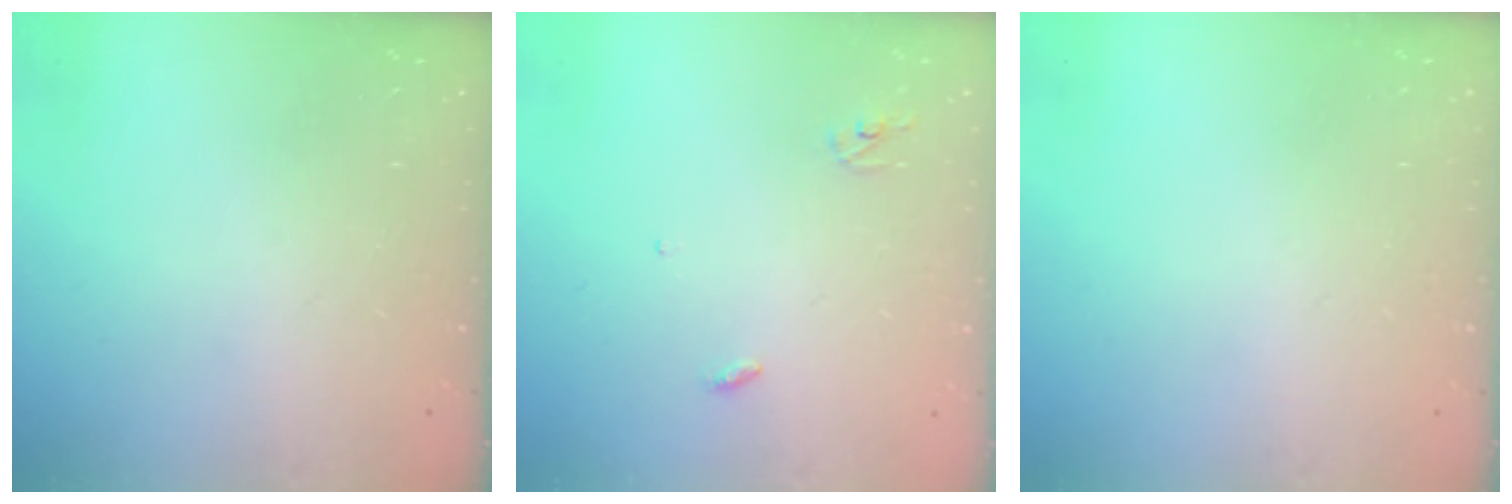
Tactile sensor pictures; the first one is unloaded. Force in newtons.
{"total": 3.0, "press": 2.9, "slide": 0.2}
{"total": 0.0}